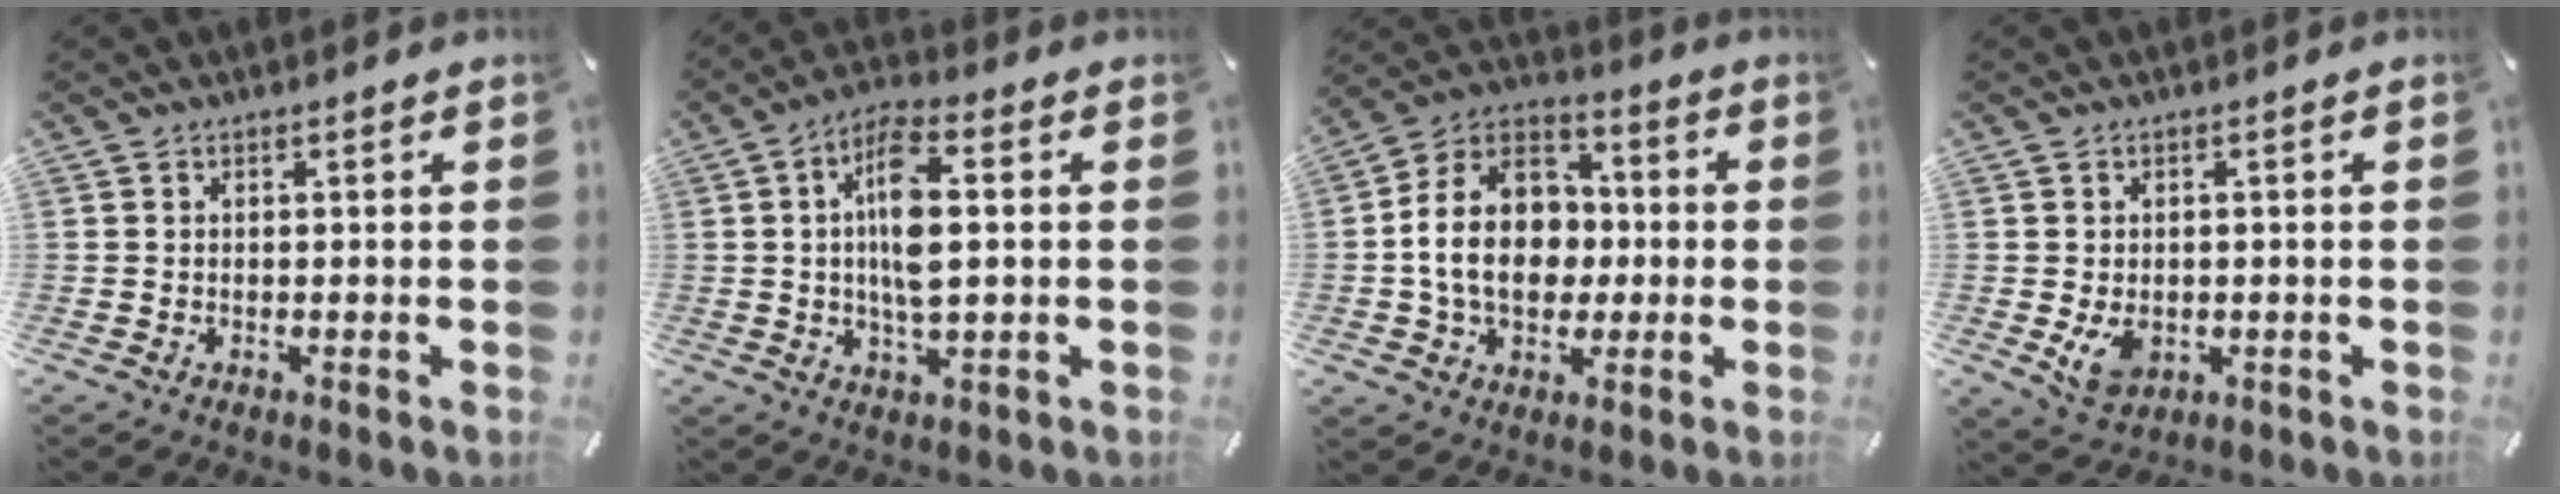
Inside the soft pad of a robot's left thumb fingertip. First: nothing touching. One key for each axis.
{"total": 10.4, "fx": 0.7, "fy": 3.9, "fz": 9.6, "tx": -0.203, "ty": 0.001, "tz": 0.008}
{"total": 16.6, "fx": -1.8, "fy": 13.2, "fz": 9.8, "tx": -0.206, "ty": 0.020, "tz": -0.034}
{"total": 5.2, "fx": -0.7, "fy": 3.9, "fz": 3.3, "tx": -0.059, "ty": -0.006, "tz": -0.013}